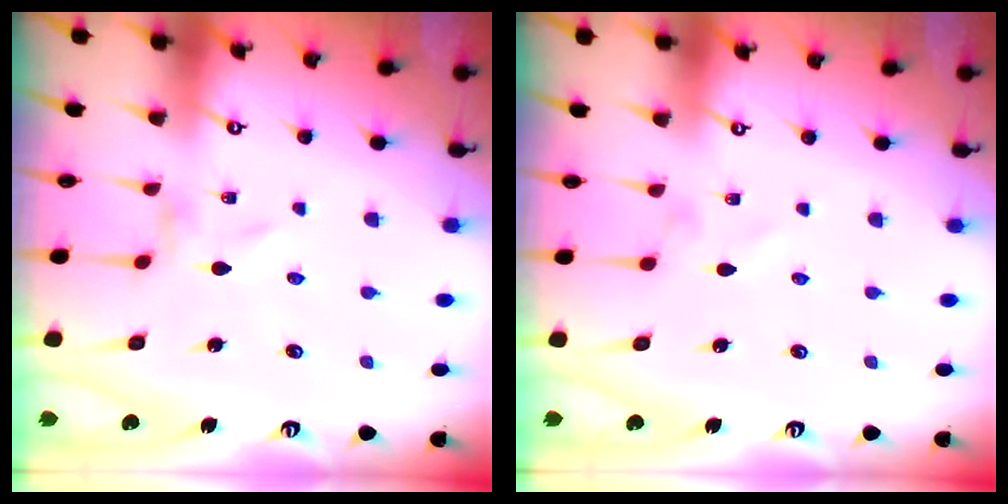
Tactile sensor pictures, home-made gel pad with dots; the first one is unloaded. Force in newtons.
{"total": 0.0}